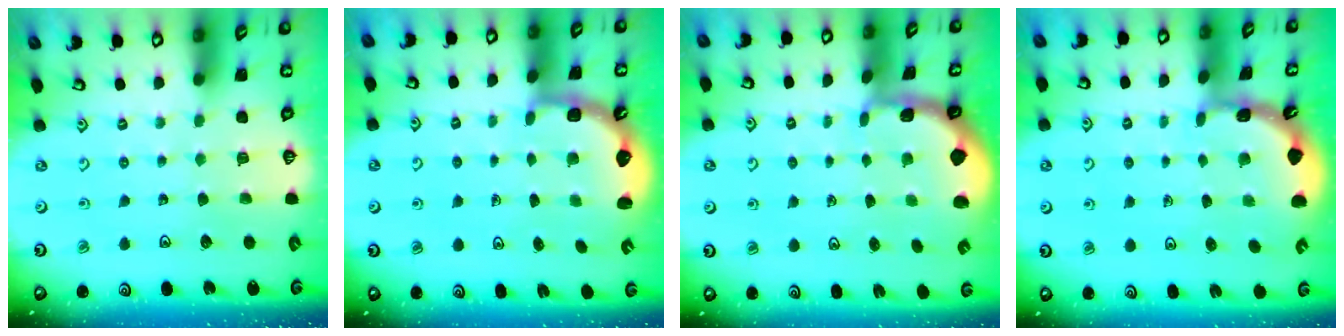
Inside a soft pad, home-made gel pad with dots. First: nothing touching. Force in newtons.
{"total": 2.5, "press": 2.1, "slide": 1.3}
{"total": 0.8, "press": 0.8, "slide": 0.2}
{"total": 1.8, "press": 1.8, "slide": 0.2}